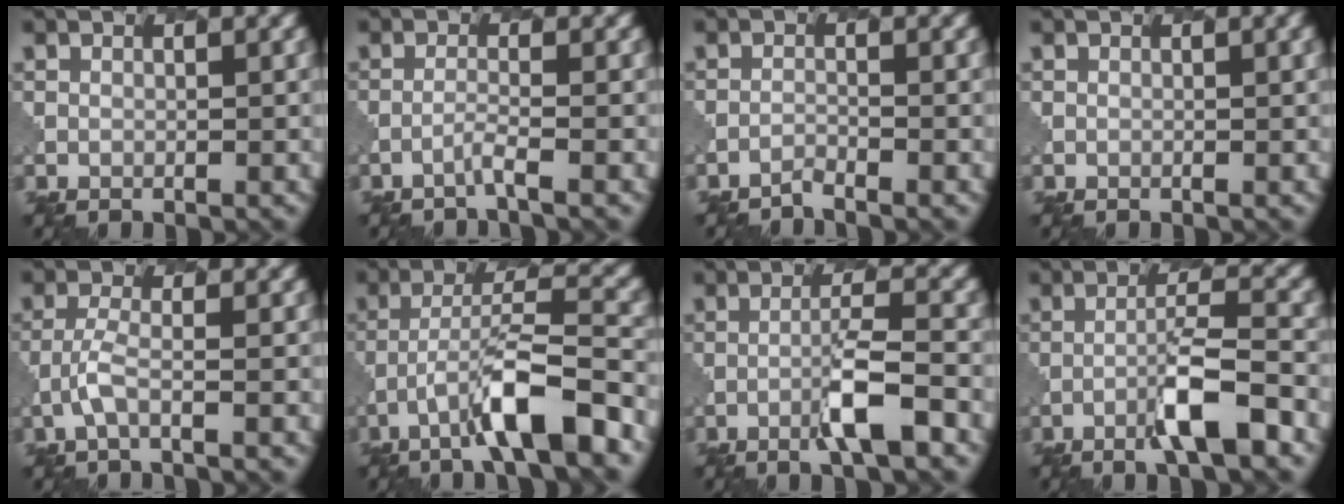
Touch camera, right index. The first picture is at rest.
{"total": 1.2, "force": [-0.6, 0.0, 1.0], "torque": [-0.011, 0.004, -0.023]}
{"total": 0.9, "force": [-0.9, 0.0, -0.1], "torque": [0.008, 0.002, -0.022]}
{"total": 1.4, "force": [0.3, 0.6, 1.3], "torque": [-0.010, -0.001, -0.002]}
{"total": 1.8, "force": [-1.0, 0.2, 1.5], "torque": [-0.036, 0.002, -0.028]}
{"total": 7.9, "force": [-4.3, 1.5, 6.4], "torque": [-0.116, 0.012, -0.071]}
{"total": 3.7, "force": [-1.5, 0.2, 3.4], "torque": [-0.063, 0.010, -0.033]}
{"total": 4.7, "force": [-2.3, 0.4, 4.1], "torque": [-0.072, 0.010, -0.044]}